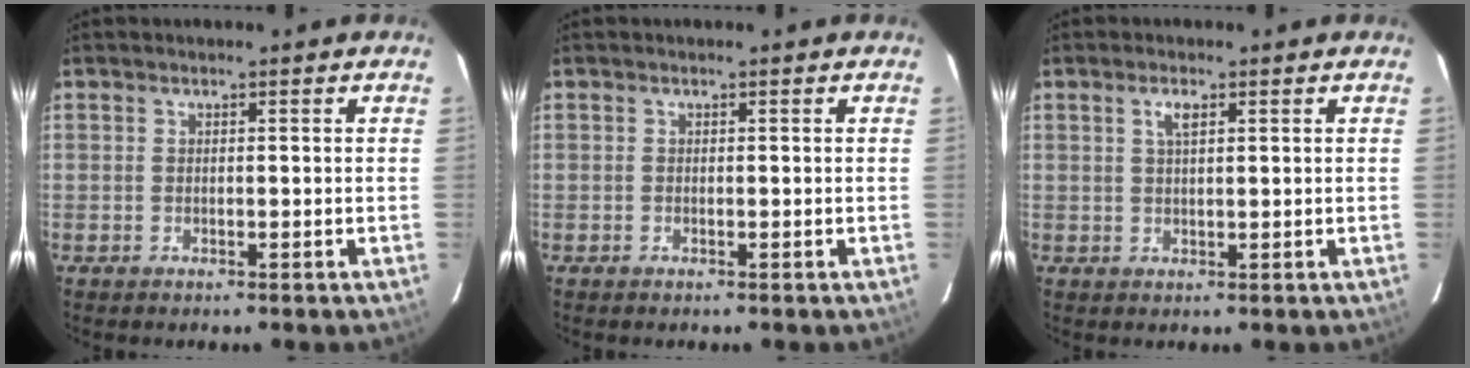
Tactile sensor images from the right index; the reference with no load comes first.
{"total": 0.0}
{"total": 2.2, "force": [1.0, 0.7, 1.8], "torque": [-0.034, 0.005, 0.017]}